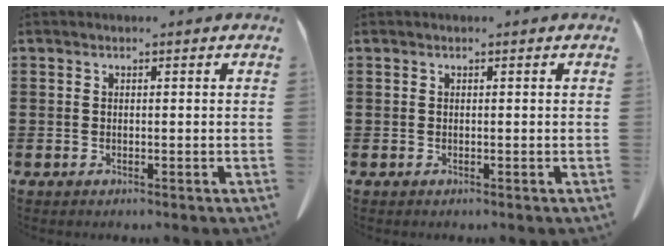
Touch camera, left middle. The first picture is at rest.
{"total": 0.0}